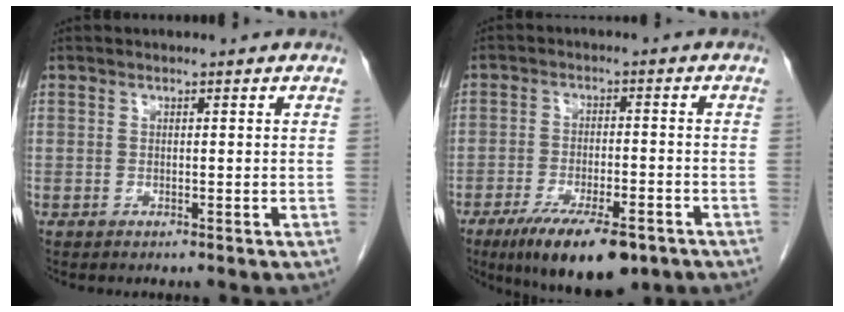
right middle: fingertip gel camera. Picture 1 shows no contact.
{"total": 12.0, "force": [-7.9, 3.5, 8.2], "torque": [-0.132, -0.015, -0.125]}